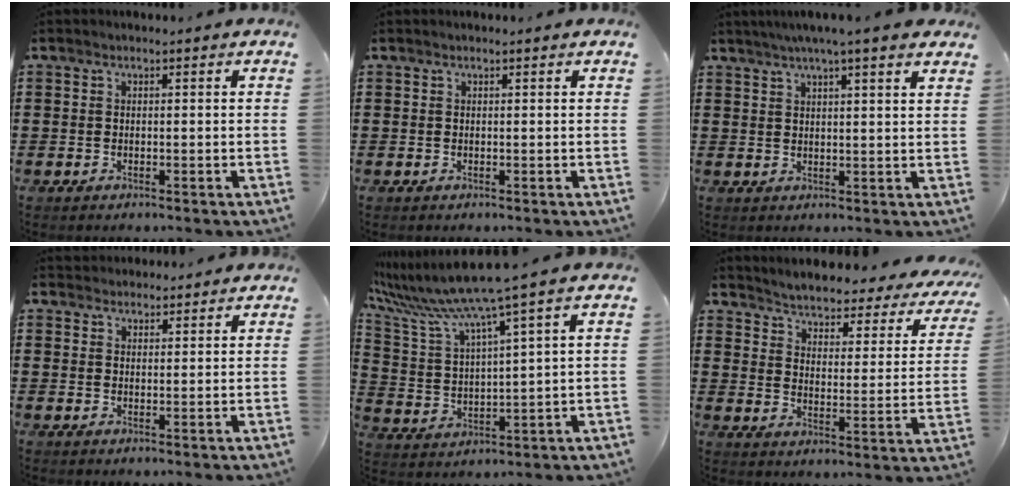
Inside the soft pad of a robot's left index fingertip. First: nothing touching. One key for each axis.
{"total": 0.0}
{"total": 4.2, "fx": 3.4, "fy": -0.3, "fz": 2.5, "tx": -0.058, "ty": -0.002, "tz": 0.060}
{"total": 2.3, "fx": 2.2, "fy": 0.6, "fz": -0.4, "tx": 0.001, "ty": 0.000, "tz": 0.043}
{"total": 8.8, "fx": 7.2, "fy": -0.9, "fz": 5.0, "tx": -0.127, "ty": -0.050, "tz": 0.116}
{"total": 2.8, "fx": 2.8, "fy": 0.1, "fz": 0.1, "tx": -0.024, "ty": -0.032, "tz": 0.037}